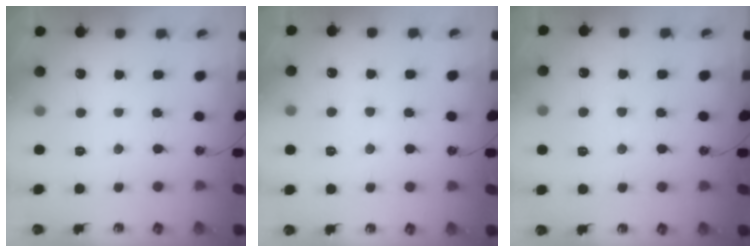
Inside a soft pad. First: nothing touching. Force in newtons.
{"total": 2.0, "press": 2.0, "slide": 0.4}
{"total": 2.6, "press": 2.5, "slide": 0.6}